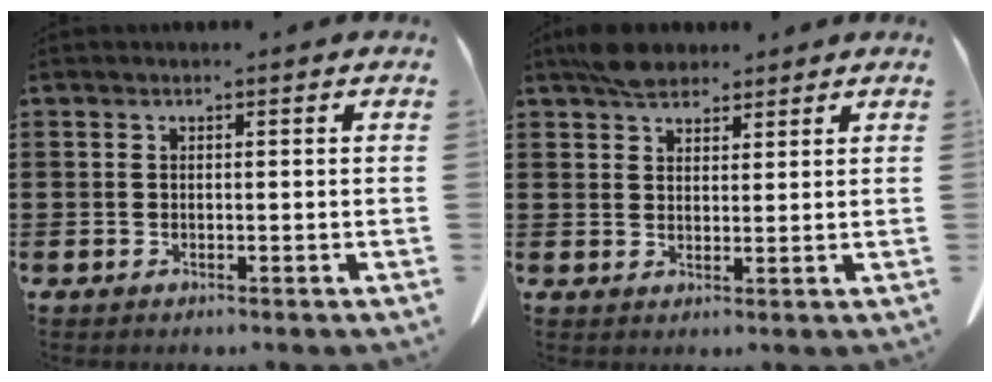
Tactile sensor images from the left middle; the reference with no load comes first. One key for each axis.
{"total": 4.4, "fx": 3.8, "fy": 1.5, "fz": 1.4, "tx": -0.029, "ty": -0.003, "tz": 0.073}